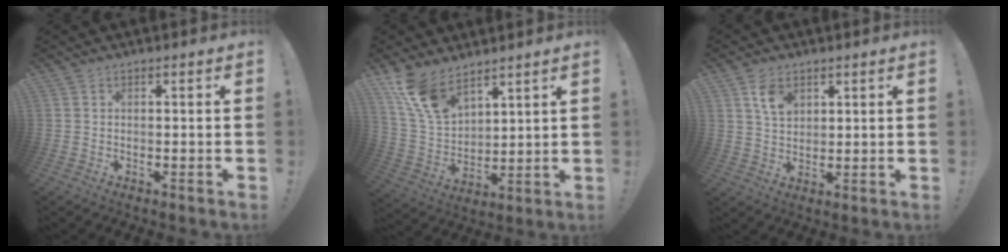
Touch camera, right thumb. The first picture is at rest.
{"total": 13.7, "force": [9.7, 7.0, 6.5], "torque": [-0.142, -0.052, 0.193]}
{"total": 6.7, "force": [3.5, 4.5, 3.4], "torque": [-0.054, -0.009, 0.066]}